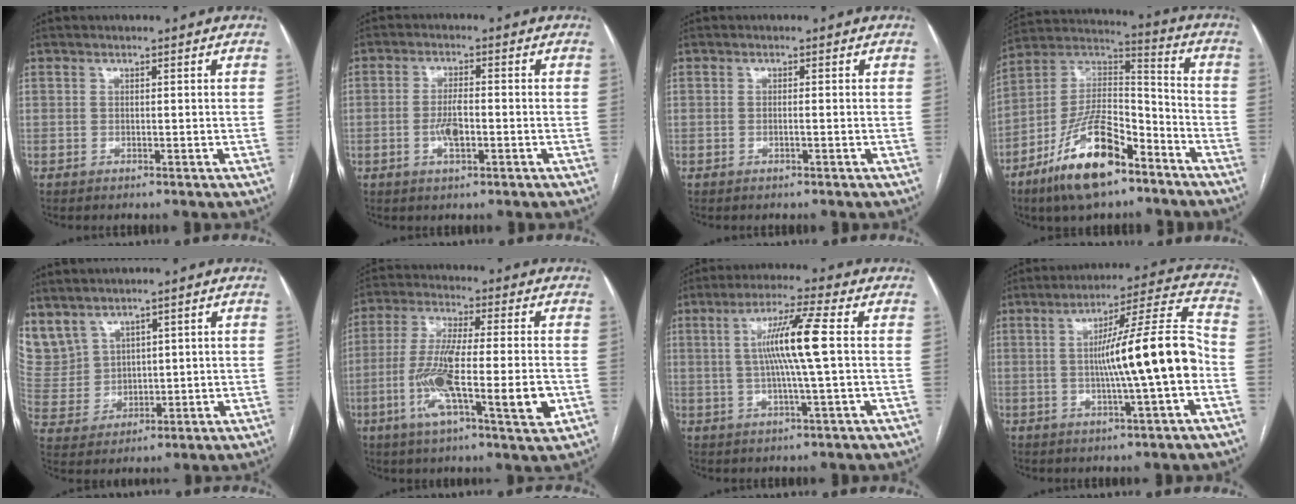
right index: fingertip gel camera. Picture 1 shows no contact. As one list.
[{"total": 4.2, "force": [-1.1, 1.2, 3.8], "torque": [-0.079, 0.000, -0.018]}, {"total": 0.5, "force": [-0.2, 0.0, 0.5], "torque": [-0.010, 0.000, -0.002]}, {"total": 17.5, "force": [-10.6, 6.1, 12.5], "torque": [-0.240, 0.011, -0.188]}, {"total": 9.8, "force": [7.0, 6.4, 2.4], "torque": [-0.078, 0.020, 0.170]}, {"total": 15.4, "force": [-4.0, 2.1, 14.8], "torque": [-0.270, -0.012, -0.068]}, {"total": 9.3, "force": [0.9, -0.8, 9.2], "torque": [-0.172, 0.004, 0.016]}, {"total": 14.4, "force": [-1.9, -0.2, 14.3], "torque": [-0.221, 0.016, -0.033]}]